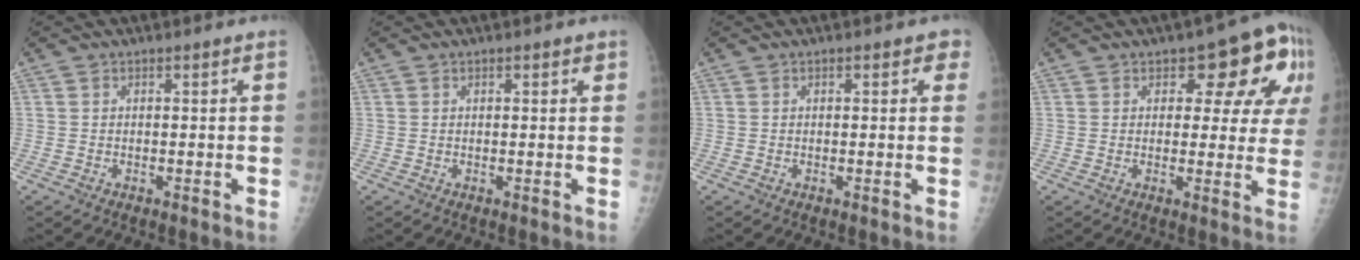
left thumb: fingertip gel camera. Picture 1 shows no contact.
{"total": 1.0, "force": [0.6, 0.5, 0.7], "torque": [-0.006, -0.001, 0.008]}
{"total": 2.3, "force": [1.1, 1.2, 1.7], "torque": [-0.005, 0.001, 0.008]}
{"total": 11.5, "force": [4.4, 6.0, 8.8], "torque": [-0.052, -0.004, 0.049]}